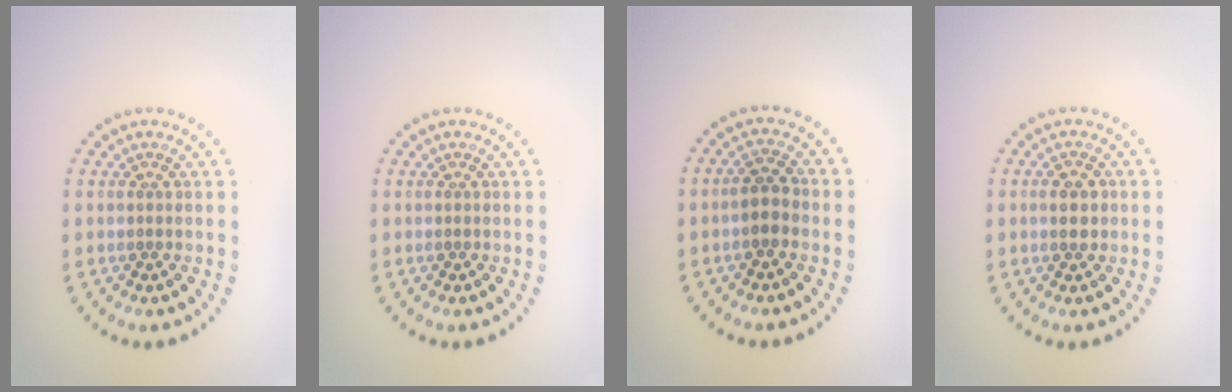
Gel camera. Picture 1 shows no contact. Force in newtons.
{"total": 0.0}
{"total": 2.0, "press": 1.9, "slide": 0.6}
{"total": 2.3, "press": 2.3, "slide": 0.1}